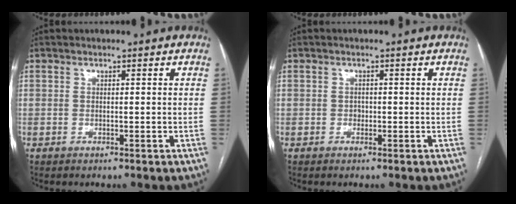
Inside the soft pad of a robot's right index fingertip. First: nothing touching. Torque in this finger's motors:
{"motor_torque": [0.31, 0.08, 0.03, 0.01]}